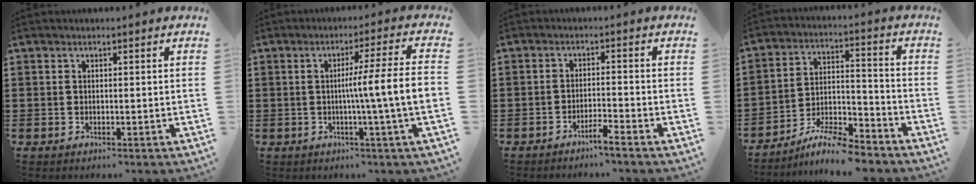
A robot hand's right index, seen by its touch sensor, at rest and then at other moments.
{"total": 8.4, "force": [-0.8, -1.0, 8.3], "torque": [-0.139, -0.014, -0.022]}
{"total": 2.6, "force": [-2.2, -0.3, 1.2], "torque": [-0.023, 0.000, -0.042]}
{"total": 7.9, "force": [-7.2, 0.9, 3.1], "torque": [-0.053, 0.012, -0.138]}